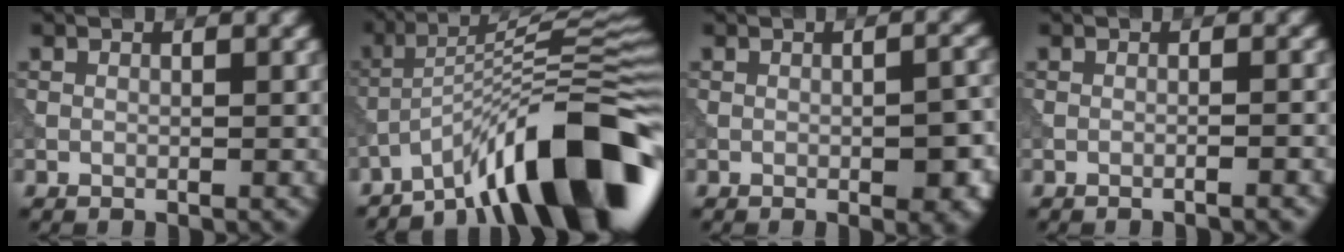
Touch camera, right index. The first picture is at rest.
{"total": 13.1, "force": [-8.7, 2.4, 9.6], "torque": [-0.128, 0.028, -0.146]}
{"total": 4.7, "force": [-1.3, 1.6, 4.2], "torque": [-0.056, -0.003, -0.013]}
{"total": 1.4, "force": [-0.7, 0.3, 1.2], "torque": [-0.013, 0.008, -0.024]}